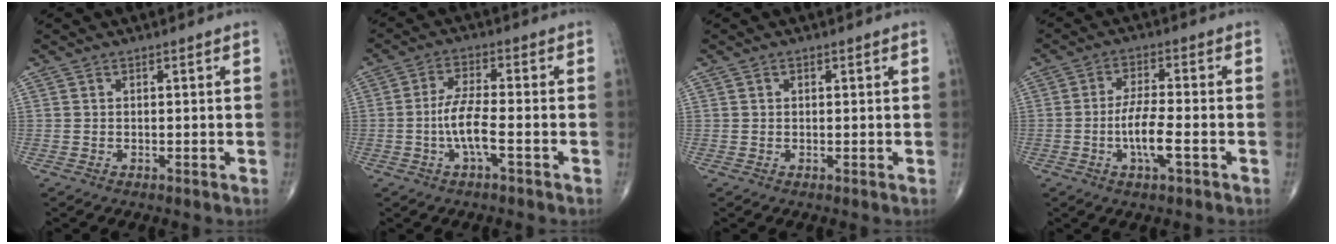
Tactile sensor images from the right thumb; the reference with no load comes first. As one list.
[{"total": 6.3, "force": [-1.9, 1.4, 5.9], "torque": [-0.132, 0.017, -0.039]}, {"total": 0.7, "force": [0.3, 0.5, 0.3], "torque": [-0.002, -0.001, 0.004]}, {"total": 7.2, "force": [-2.2, 1.9, 6.6], "torque": [-0.130, 0.008, -0.042]}]